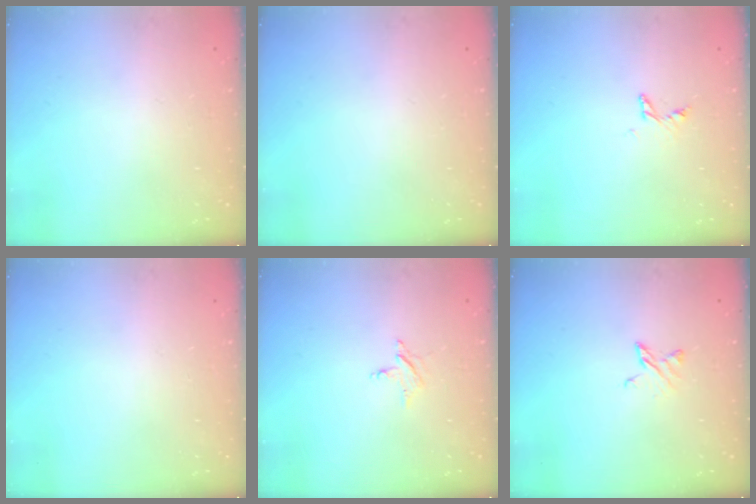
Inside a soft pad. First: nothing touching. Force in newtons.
{"total": 0.0}
{"total": 2.7, "press": 2.7, "slide": 0.1}
{"total": 0.0}
{"total": 2.4, "press": 2.4, "slide": 0.2}
{"total": 4.1, "press": 4.1, "slide": 0.4}